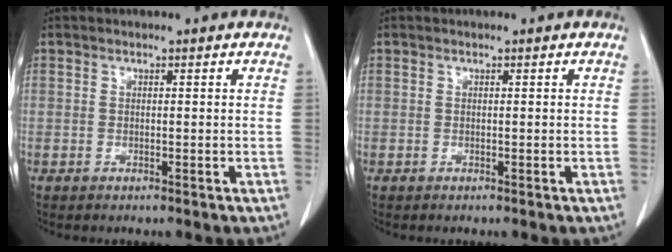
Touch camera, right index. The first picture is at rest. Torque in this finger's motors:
{"motor_torque": [0.00, 0.00, 0.00, 0.00]}